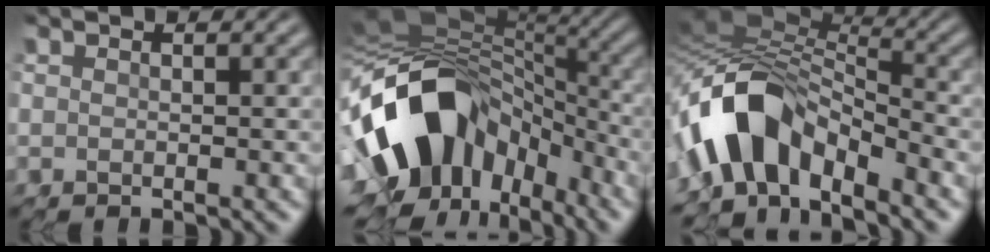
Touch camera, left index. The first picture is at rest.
{"total": 13.5, "force": [-5.1, 9.5, 8.2], "torque": [-0.150, 0.000, -0.091]}
{"total": 8.1, "force": [-4.5, 4.1, 5.4], "torque": [-0.093, 0.013, -0.087]}